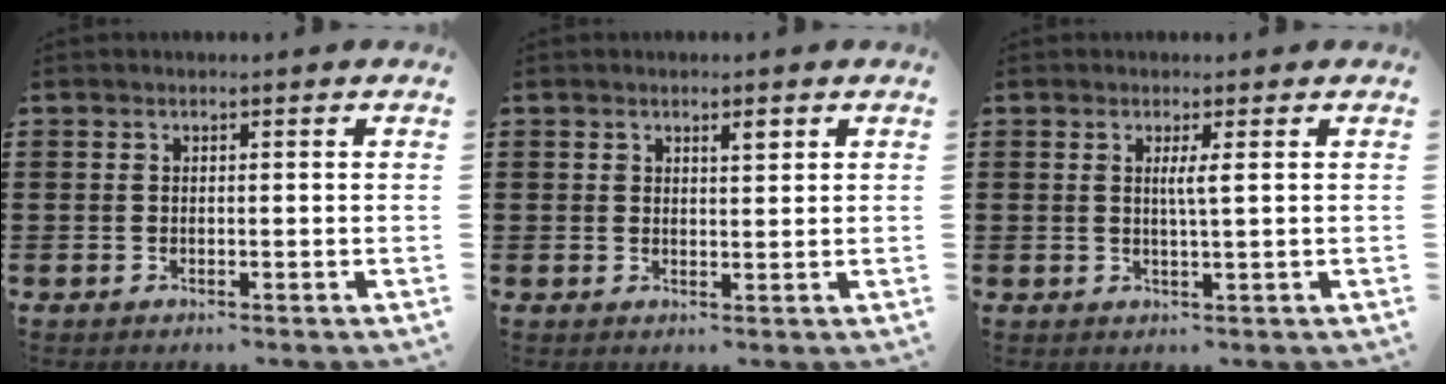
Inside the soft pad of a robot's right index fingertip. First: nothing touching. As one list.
[{"total": 1.8, "force": [1.2, 0.7, 1.2], "torque": [-0.017, 0.000, 0.019]}, {"total": 2.1, "force": [0.5, -0.3, 2.0], "torque": [-0.039, -0.005, 0.005]}]